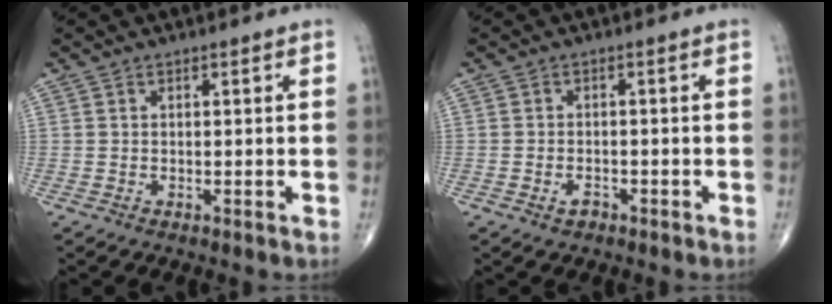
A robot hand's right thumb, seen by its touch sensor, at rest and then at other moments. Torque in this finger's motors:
{"motor_torque": [-0.20, 0.03, -0.28, -0.28, 0.07]}